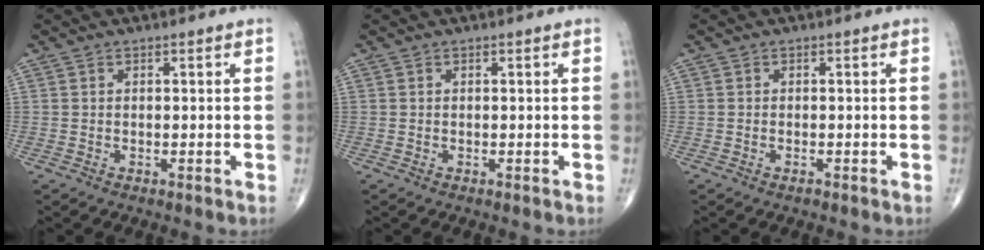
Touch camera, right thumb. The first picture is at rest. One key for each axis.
{"total": 0.0}
{"total": 0.5, "fx": -0.4, "fy": 0.1, "fz": 0.4, "tx": -0.009, "ty": 0.000, "tz": -0.007}